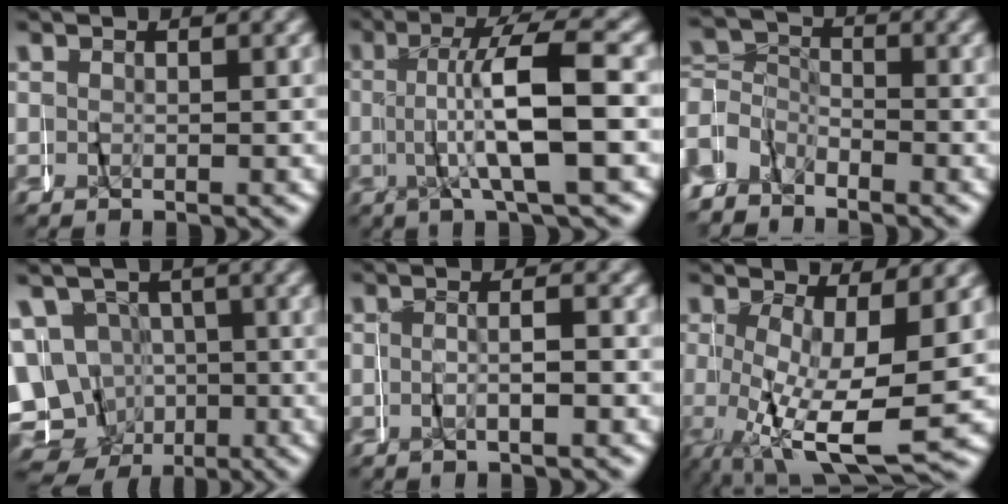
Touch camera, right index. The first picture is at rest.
{"total": 5.7, "force": [-0.6, 0.1, 5.7], "torque": [-0.104, 0.012, -0.011]}
{"total": 5.2, "force": [-2.5, 4.3, 1.3], "torque": [-0.030, -0.011, -0.047]}
{"total": 12.9, "force": [-3.2, 11.7, 4.3], "torque": [-0.105, -0.059, -0.047]}
{"total": 1.8, "force": [-1.3, -0.1, 1.1], "torque": [-0.015, 0.007, -0.028]}
{"total": 8.8, "force": [-1.1, 2.9, 8.2], "torque": [-0.151, -0.034, 0.001]}